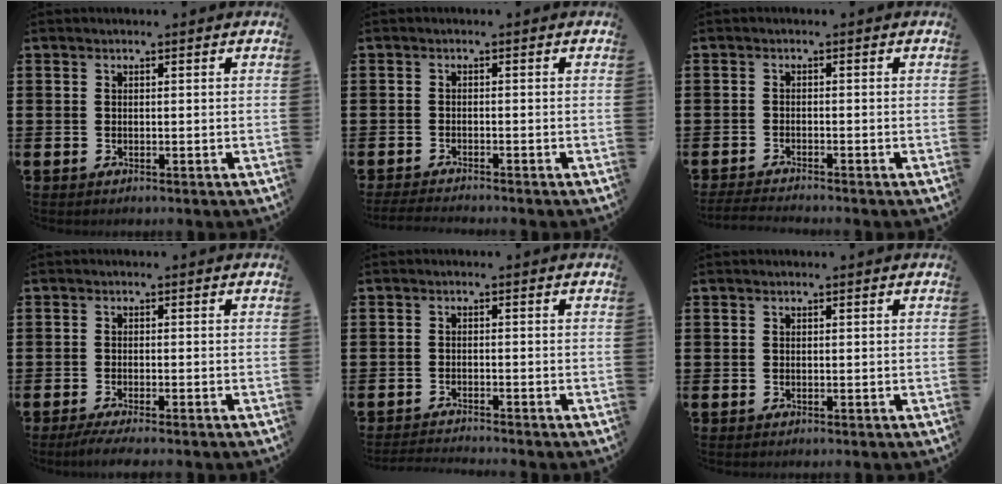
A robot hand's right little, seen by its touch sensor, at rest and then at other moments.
{"total": 1.4, "force": [-1.3, -0.1, 0.5], "torque": [-0.007, 0.002, -0.025]}
{"total": 1.5, "force": [-1.4, -0.1, 0.5], "torque": [-0.007, 0.004, -0.028]}
{"total": 1.7, "force": [-1.2, 0.1, 1.2], "torque": [-0.020, 0.000, -0.023]}
{"total": 1.4, "force": [-1.4, -0.2, 0.1], "torque": [-0.003, 0.002, -0.028]}
{"total": 0.0}